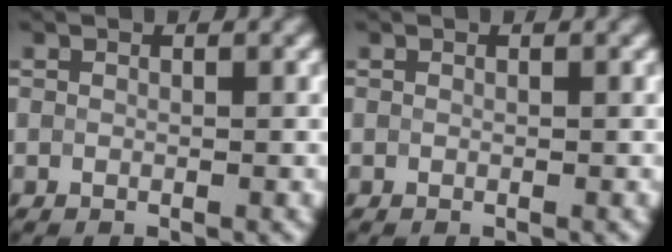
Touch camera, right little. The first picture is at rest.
{"total": 0.0}